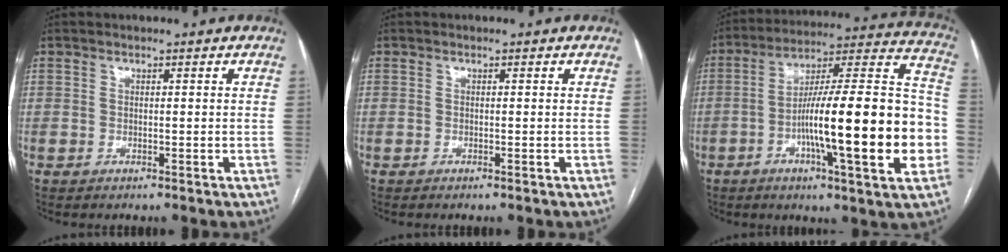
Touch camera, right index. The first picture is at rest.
{"total": 0.0}
{"total": 23.9, "force": [-5.6, 2.1, 23.2], "torque": [-0.312, 0.012, -0.089]}